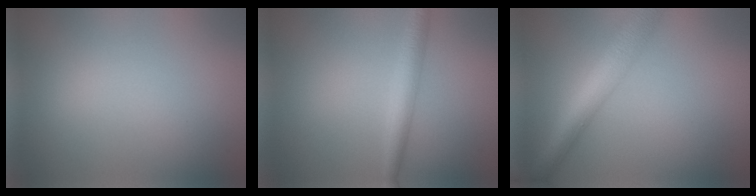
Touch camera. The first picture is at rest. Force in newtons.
{"total": 2.7, "press": 2.7, "slide": 0.0}
{"total": 6.3, "press": 6.3, "slide": 0.2}